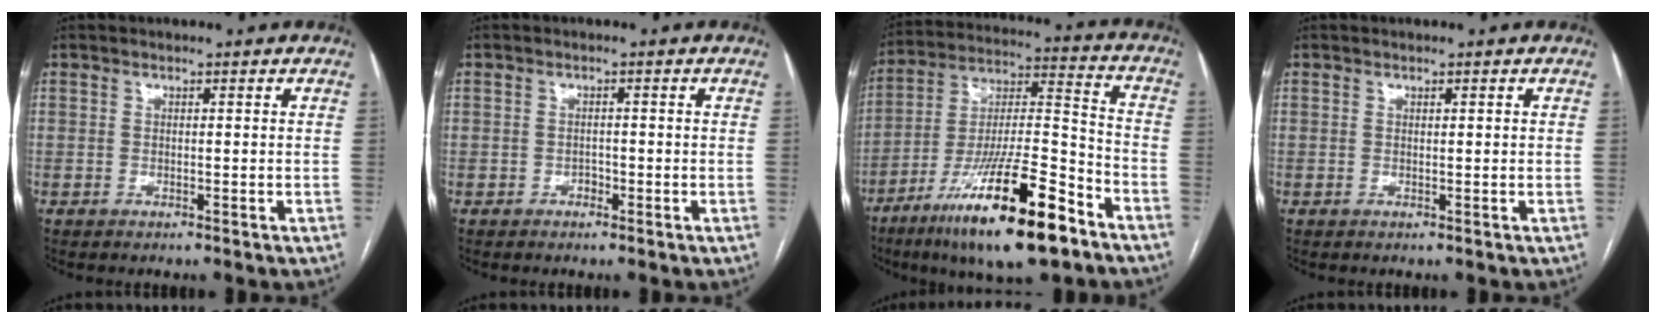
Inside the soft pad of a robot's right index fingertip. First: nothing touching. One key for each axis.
{"total": 1.1, "fx": -0.5, "fy": 1.0, "fz": 0.4, "tx": -0.003, "ty": 0.004, "tz": -0.008}
{"total": 21.3, "fx": -12.8, "fy": 3.1, "fz": 16.8, "tx": -0.298, "ty": -0.025, "tz": -0.219}
{"total": 0.6, "fx": 0.3, "fy": 0.1, "fz": 0.5, "tx": -0.011, "ty": 0.001, "tz": 0.005}